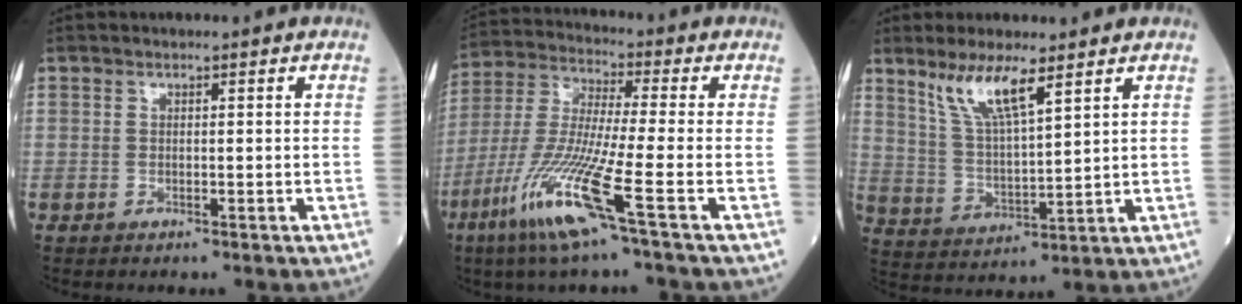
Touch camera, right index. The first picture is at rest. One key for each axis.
{"total": 13.5, "fx": -6.6, "fy": -0.9, "fz": 11.7, "tx": -0.255, "ty": -0.033, "tz": -0.135}
{"total": 8.5, "fx": 5.6, "fy": 1.1, "fz": 6.3, "tx": -0.129, "ty": -0.003, "tz": 0.113}